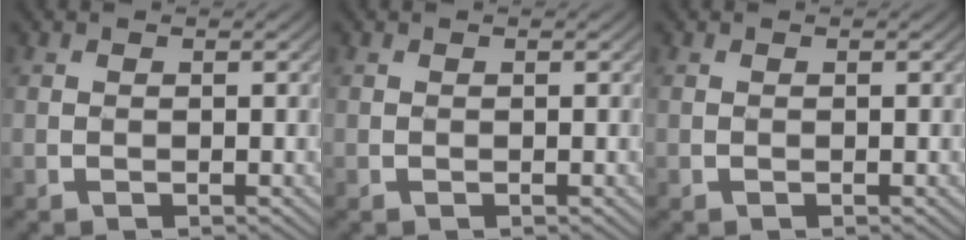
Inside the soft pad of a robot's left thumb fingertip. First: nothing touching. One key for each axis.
{"total": 0.0}
{"total": 0.0}